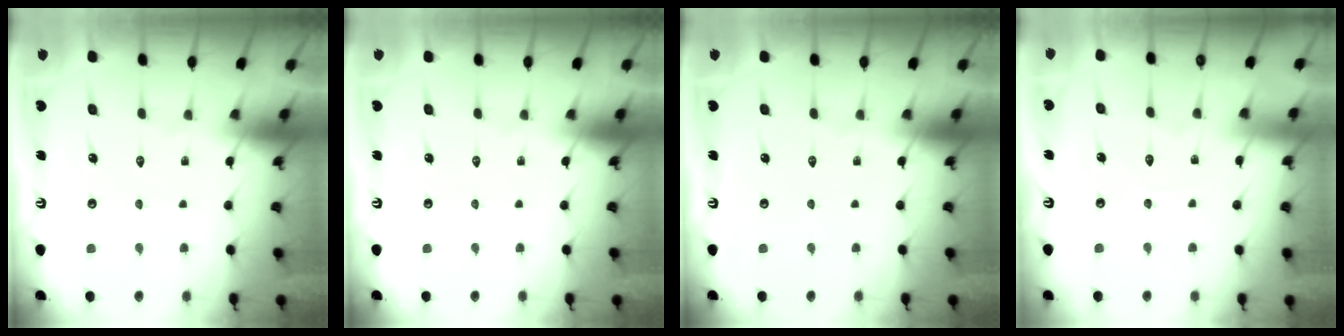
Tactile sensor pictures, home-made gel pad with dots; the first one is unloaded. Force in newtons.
{"total": 0.0}
{"total": 0.0}
{"total": 3.0, "press": 2.9, "slide": 0.4}